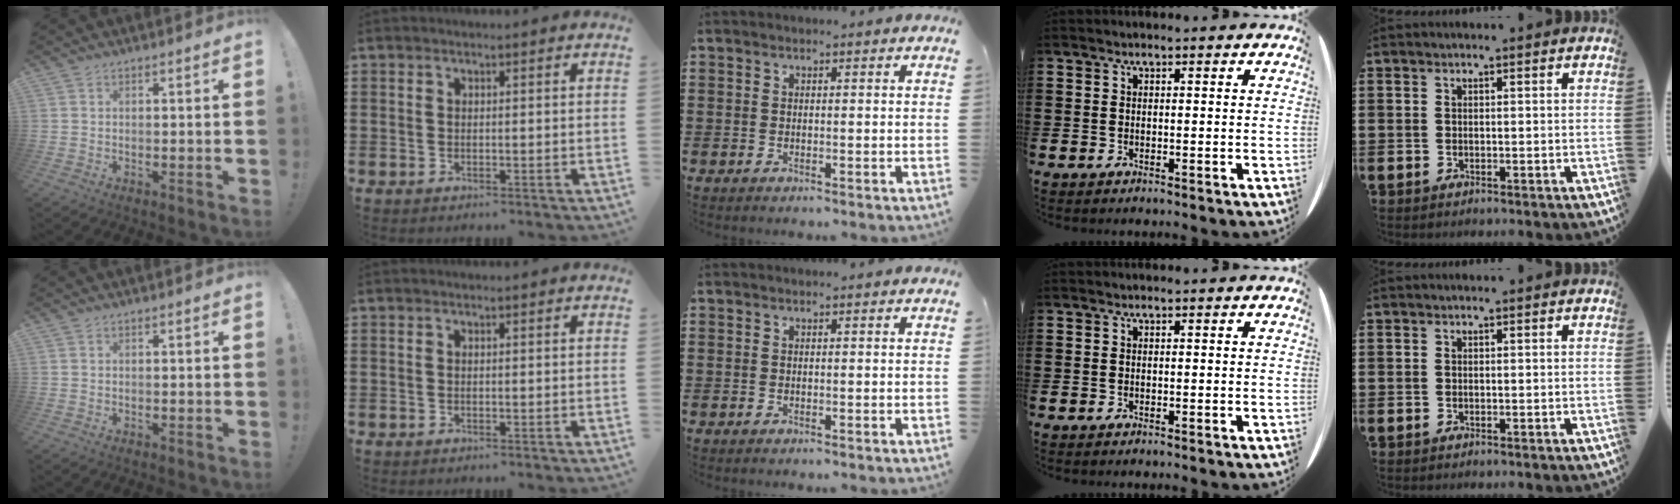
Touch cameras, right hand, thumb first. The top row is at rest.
{}